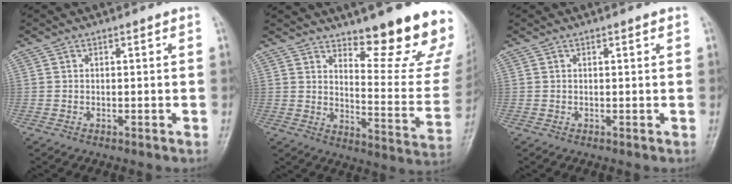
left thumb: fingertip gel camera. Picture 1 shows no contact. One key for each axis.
{"total": 17.3, "fx": 12.3, "fy": 3.7, "fz": 11.5, "tx": -0.115, "ty": -0.112, "tz": 0.173}
{"total": 0.6, "fx": 0.3, "fy": 0.2, "fz": 0.5, "tx": -0.007, "ty": 0.002, "tz": 0.001}